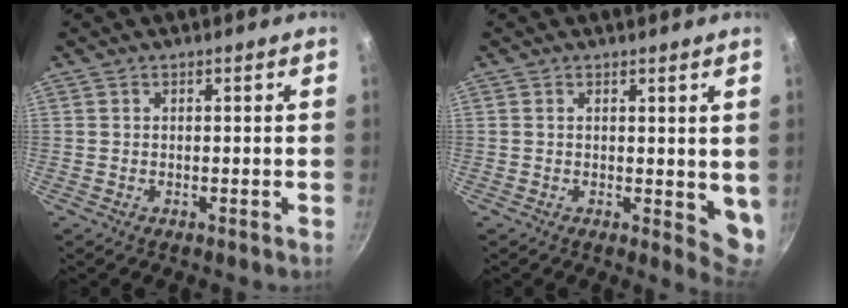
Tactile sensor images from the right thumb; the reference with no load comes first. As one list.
[{"total": 5.0, "force": [1.1, 2.4, 4.2], "torque": [-0.043, -0.013, 0.015]}]